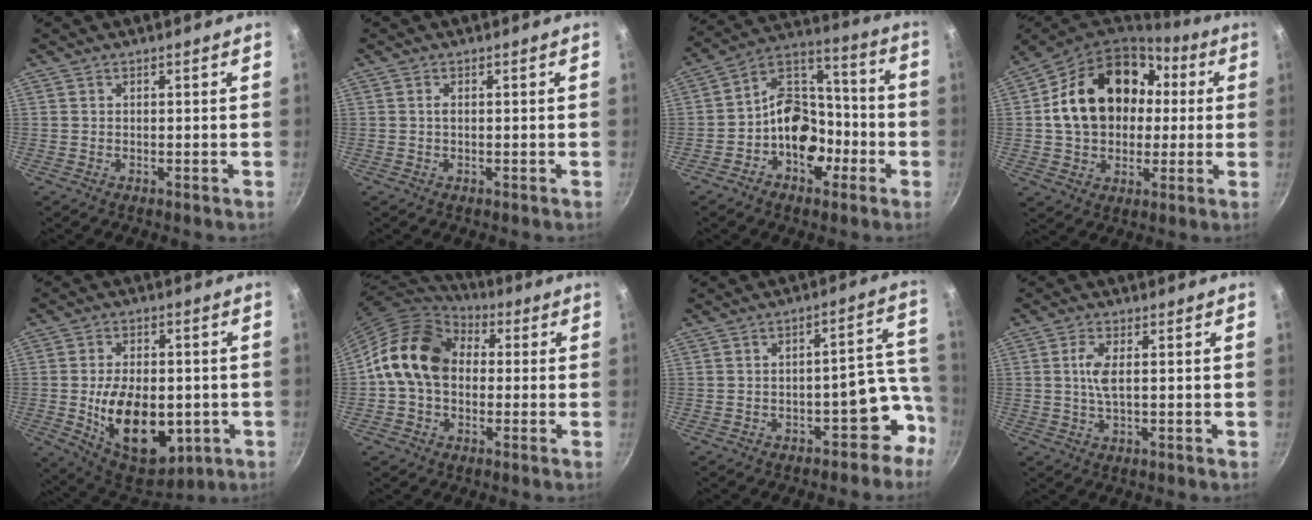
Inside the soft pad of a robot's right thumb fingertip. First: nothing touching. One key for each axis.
{"total": 0.6, "fx": 0.0, "fy": 0.3, "fz": 0.5, "tx": -0.011, "ty": 0.001, "tz": -0.001}
{"total": 13.7, "fx": -4.6, "fy": 10.1, "fz": 8.1, "tx": -0.071, "ty": 0.068, "tz": -0.090}
{"total": 21.6, "fx": 2.9, "fy": 16.3, "fz": 13.8, "tx": -0.221, "ty": 0.041, "tz": 0.049}
{"total": 17.8, "fx": -2.9, "fy": 10.8, "fz": 13.9, "tx": -0.190, "ty": -0.006, "tz": -0.029}
{"total": 15.0, "fx": 1.1, "fy": 11.2, "fz": 9.8, "tx": -0.142, "ty": 0.030, "tz": 0.002}
{"total": 8.8, "fx": -5.0, "fy": 5.1, "fz": 5.2, "tx": 0.012, "ty": 0.085, "tz": -0.055}
{"total": 4.3, "fx": 0.5, "fy": 1.6, "fz": 3.9, "tx": -0.086, "ty": 0.003, "tz": 0.009}